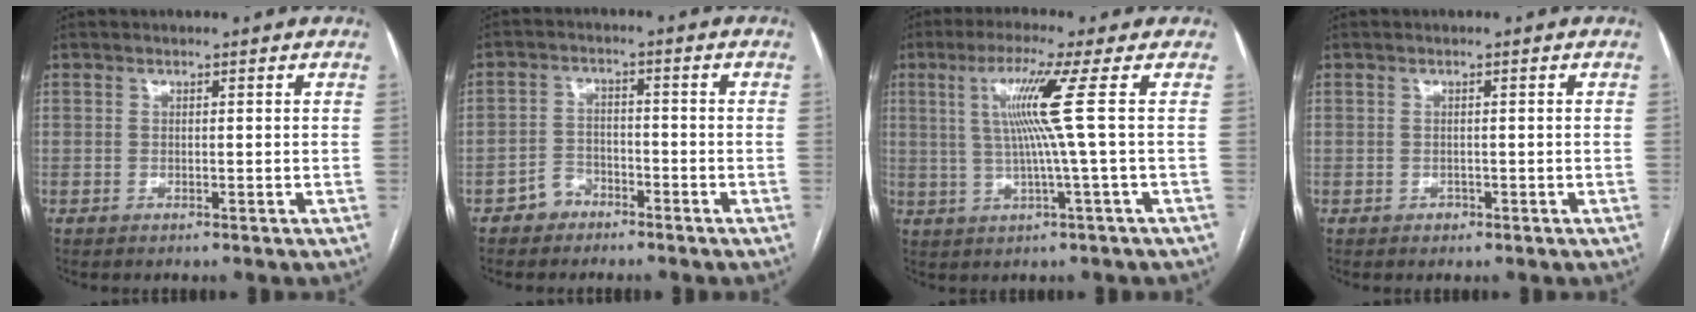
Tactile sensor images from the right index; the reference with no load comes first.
{"total": 3.6, "force": [-2.6, 2.5, 0.6], "torque": [-0.008, 0.011, -0.048]}
{"total": 8.1, "force": [1.5, -2.5, 7.6], "torque": [-0.141, 0.006, 0.036]}
{"total": 0.9, "force": [-0.4, 0.7, 0.2], "torque": [-0.002, 0.002, -0.006]}